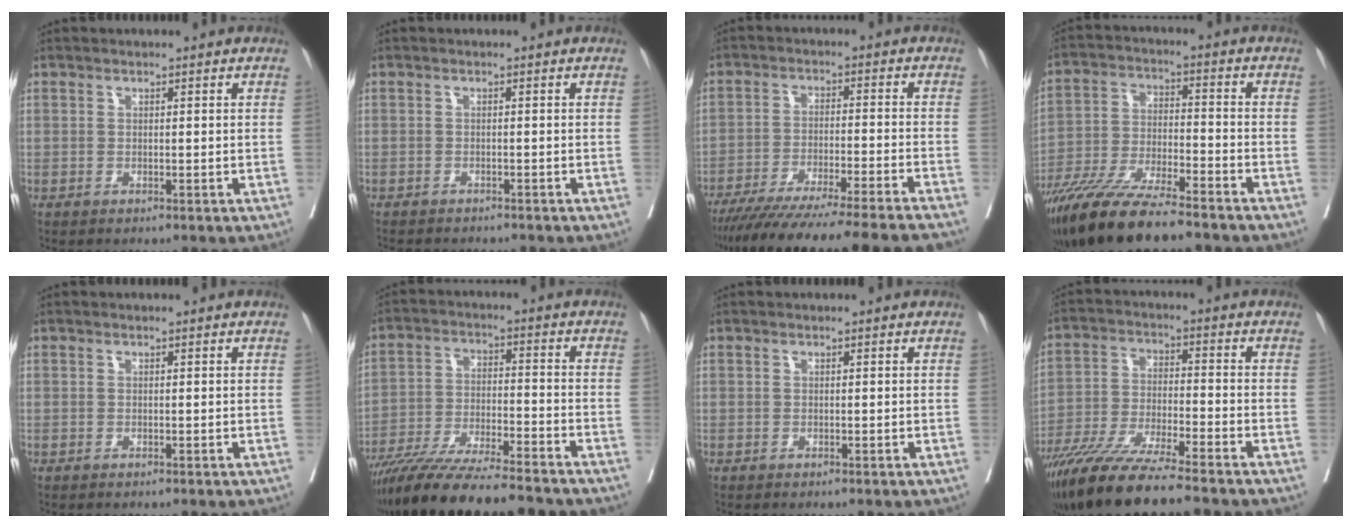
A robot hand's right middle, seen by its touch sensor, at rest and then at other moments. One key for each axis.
{"total": 5.8, "fx": -5.3, "fy": 1.2, "fz": 2.0, "tx": -0.026, "ty": -0.005, "tz": -0.071}
{"total": 20.0, "fx": -17.5, "fy": -1.7, "fz": 9.5, "tx": -0.123, "ty": -0.061, "tz": -0.263}
{"total": 15.0, "fx": -12.1, "fy": 2.0, "fz": 8.5, "tx": -0.168, "ty": -0.033, "tz": -0.217}
{"total": 0.0}
{"total": 16.8, "fx": -14.6, "fy": 0.9, "fz": 8.2, "tx": -0.156, "ty": -0.029, "tz": -0.245}
{"total": 0.0}
{"total": 12.9, "fx": -10.5, "fy": 0.2, "fz": 7.5, "tx": -0.138, "ty": -0.033, "tz": -0.185}